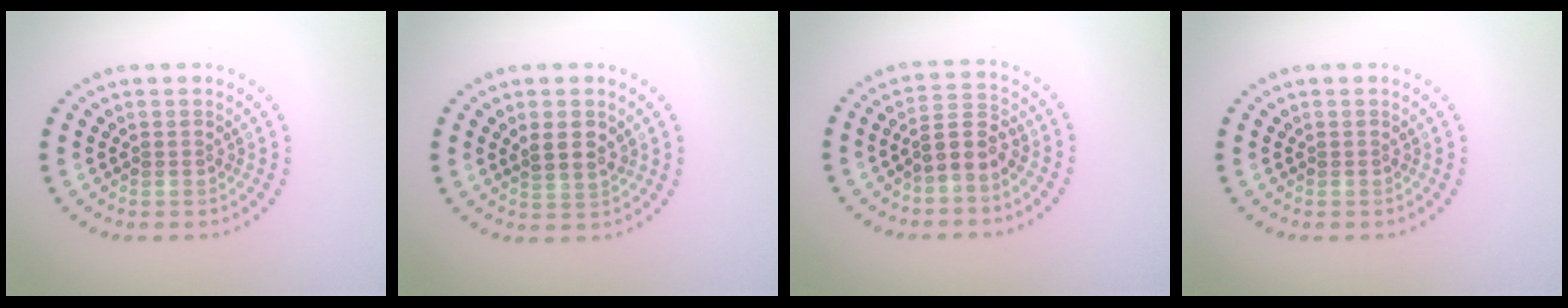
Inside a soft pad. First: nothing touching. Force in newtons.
{"total": 2.3, "press": 2.2, "slide": 0.9}
{"total": 2.9, "press": 2.6, "slide": 1.3}
{"total": 0.0}